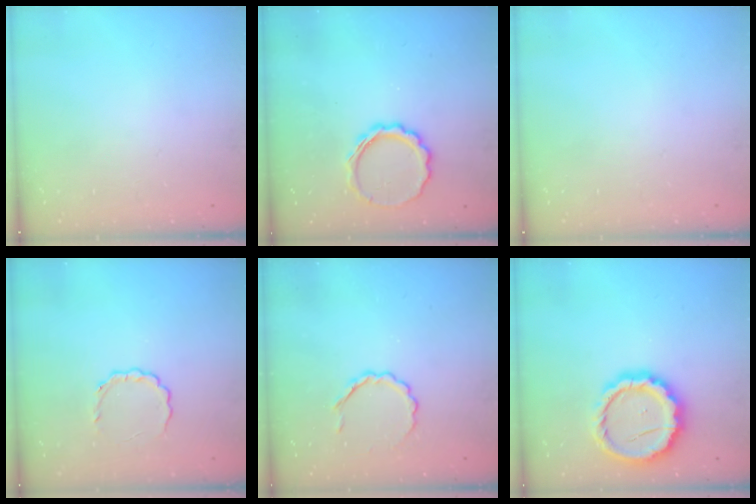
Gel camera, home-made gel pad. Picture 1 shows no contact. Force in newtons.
{"total": 8.9, "press": 8.8, "slide": 1.6}
{"total": 0.0}
{"total": 2.8, "press": 2.8, "slide": 0.4}
{"total": 4.0, "press": 3.8, "slide": 1.3}
{"total": 14.2, "press": 14.1, "slide": 2.2}